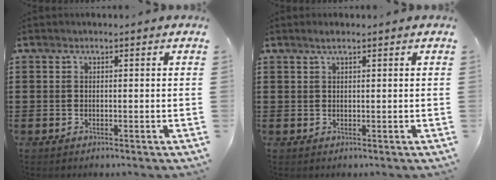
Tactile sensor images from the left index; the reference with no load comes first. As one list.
[{"total": 1.3, "force": [0.8, 0.1, 1.1], "torque": [-0.022, 0.002, 0.014]}]